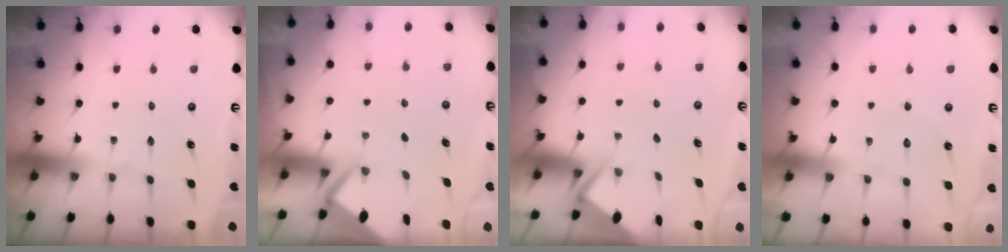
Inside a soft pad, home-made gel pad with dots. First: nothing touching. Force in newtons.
{"total": 2.5, "press": 2.5, "slide": 0.3}
{"total": 2.8, "press": 2.8, "slide": 0.3}
{"total": 6.3, "press": 6.3, "slide": 0.7}